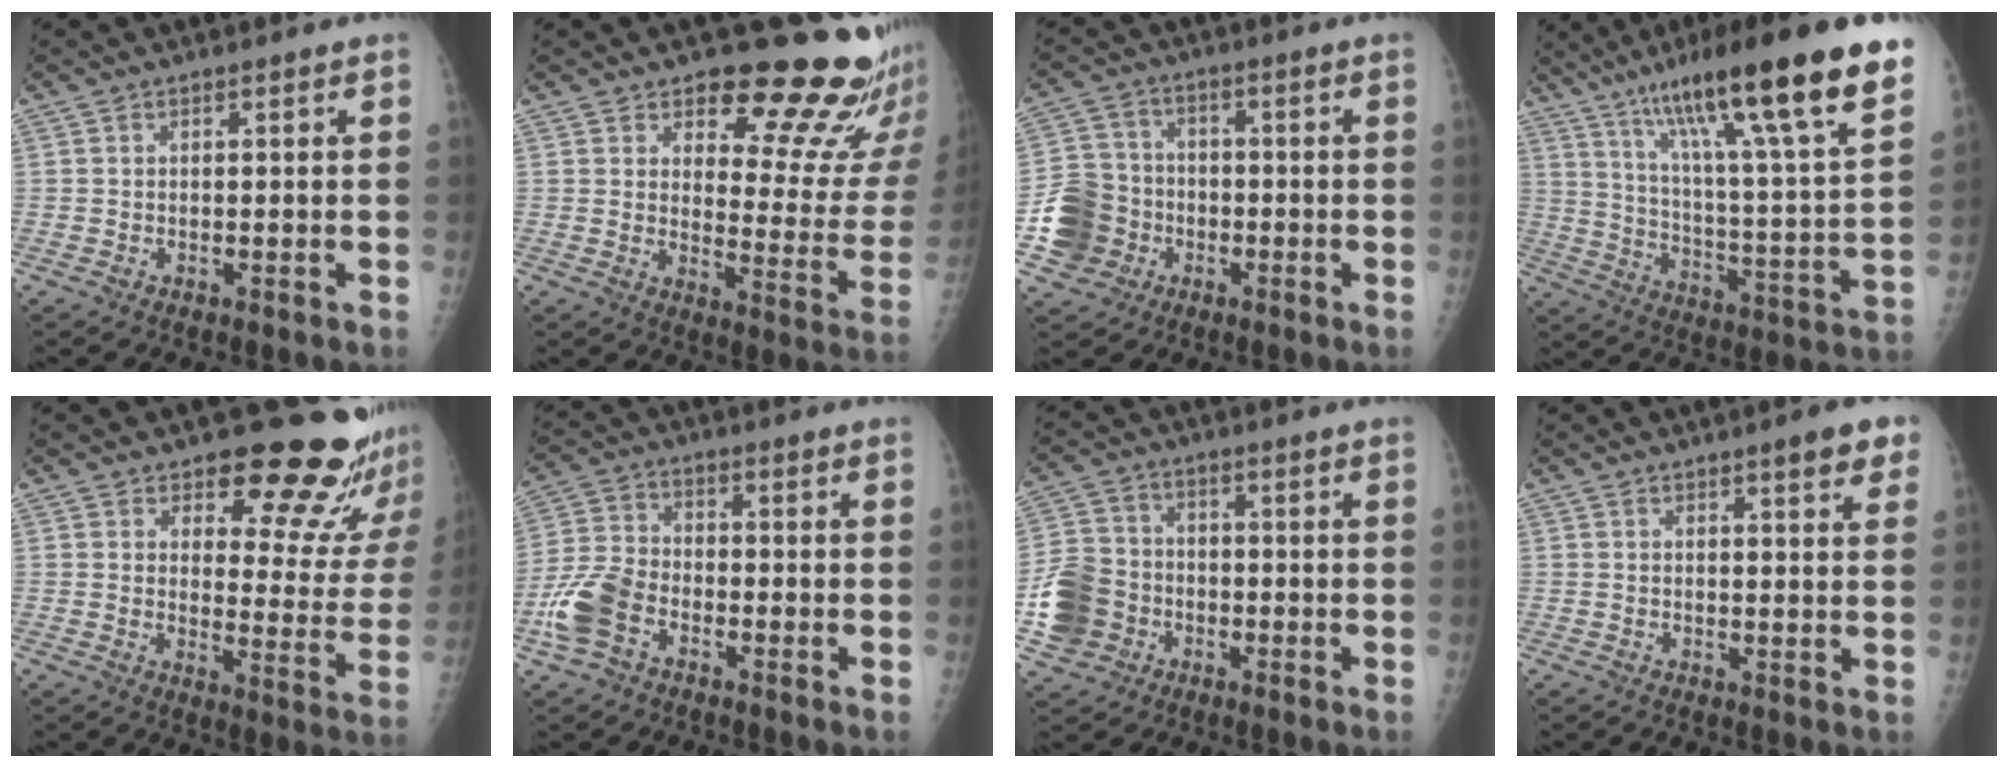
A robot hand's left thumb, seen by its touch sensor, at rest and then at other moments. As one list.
[{"total": 19.6, "force": [15.1, 6.9, 10.4], "torque": [-0.075, -0.120, 0.182]}, {"total": 10.7, "force": [-3.4, 9.6, 3.5], "torque": [-0.046, 0.019, -0.062]}, {"total": 26.9, "force": [17.1, 3.2, 20.5], "torque": [-0.317, -0.039, 0.275]}, {"total": 17.4, "force": [14.7, 5.5, 7.6], "torque": [-0.039, -0.131, 0.174]}, {"total": 9.6, "force": [-4.1, 6.2, 6.0], "torque": [-0.131, 0.023, -0.084]}, {"total": 10.8, "force": [-3.2, 9.3, 4.4], "torque": [-0.072, 0.015, -0.060]}, {"total": 5.6, "force": [3.3, 1.2, 4.4], "torque": [-0.046, -0.011, 0.038]}]